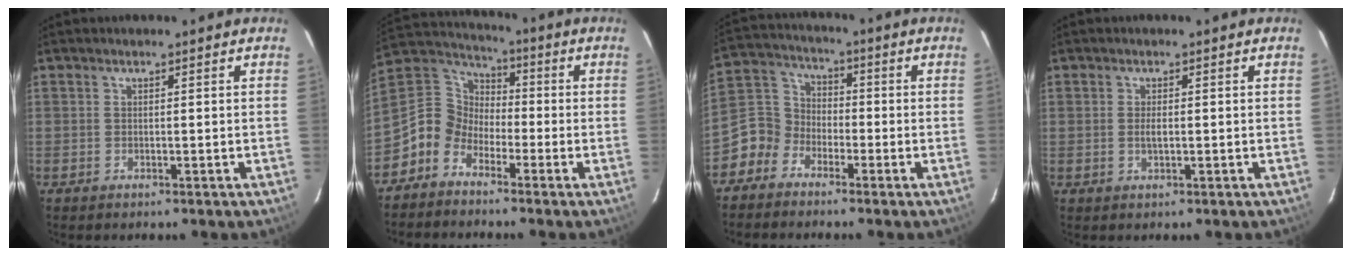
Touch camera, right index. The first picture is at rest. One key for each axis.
{"total": 8.5, "fx": -4.8, "fy": 6.6, "fz": 2.5, "tx": -0.065, "ty": 0.038, "tz": -0.123}
{"total": 7.4, "fx": -4.3, "fy": 5.9, "fz": 1.2, "tx": -0.034, "ty": 0.036, "tz": -0.106}
{"total": 1.5, "fx": 0.0, "fy": 0.6, "fz": 1.4, "tx": -0.027, "ty": 0.000, "tz": -0.001}